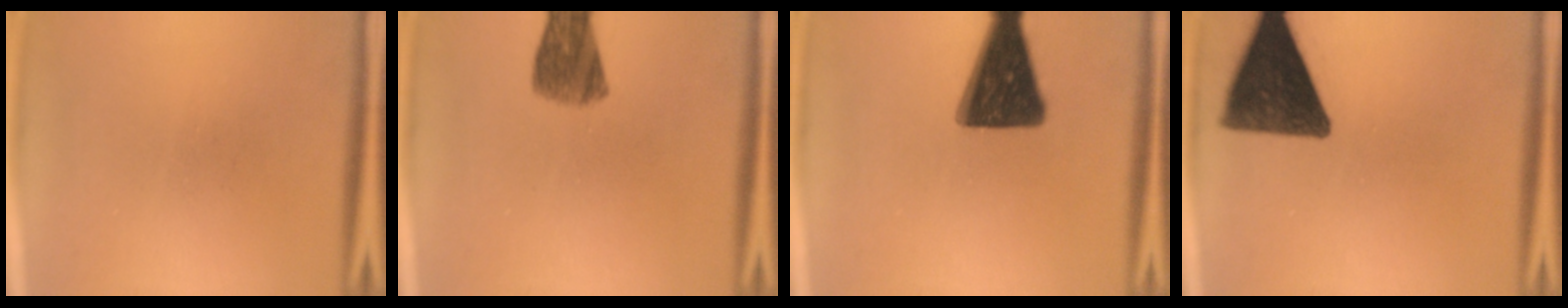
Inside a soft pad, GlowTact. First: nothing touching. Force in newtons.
{"total": 7.1}
{"total": 15.8}
{"total": 13.8}